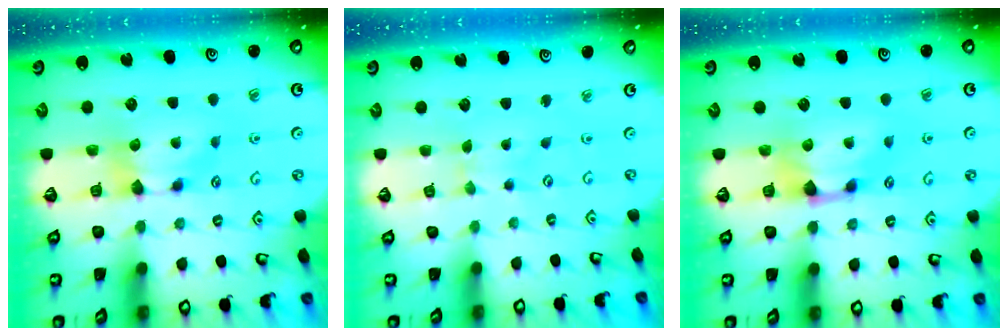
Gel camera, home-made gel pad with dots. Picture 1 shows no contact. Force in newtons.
{"total": 2.0, "press": 2.0, "slide": 0.1}
{"total": 1.9, "press": 1.3, "slide": 1.4}